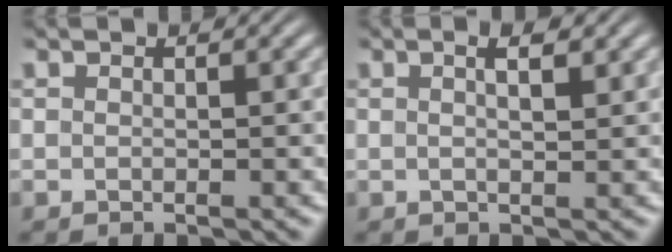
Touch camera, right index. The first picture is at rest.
{"total": 2.1, "force": [0.7, 0.4, 1.9], "torque": [-0.025, 0.004, 0.008]}